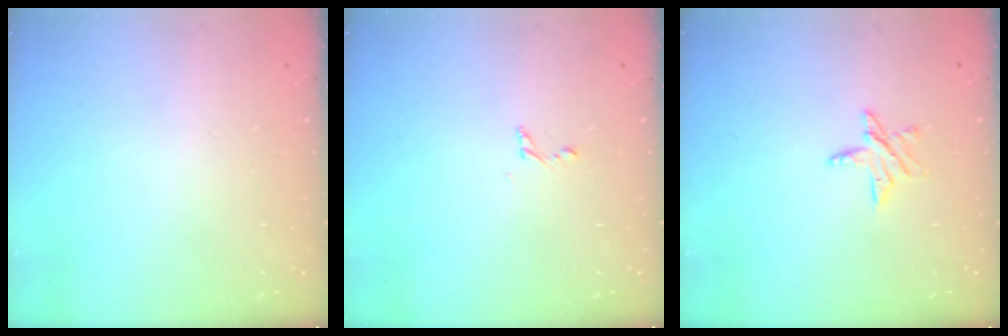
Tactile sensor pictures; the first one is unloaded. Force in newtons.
{"total": 2.5, "press": 2.5, "slide": 0.2}
{"total": 5.9, "press": 5.9, "slide": 0.4}